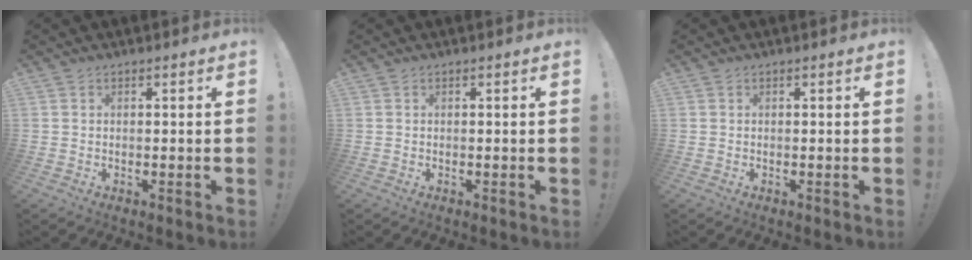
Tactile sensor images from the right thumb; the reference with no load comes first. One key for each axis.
{"total": 0.0}
{"total": 0.0}